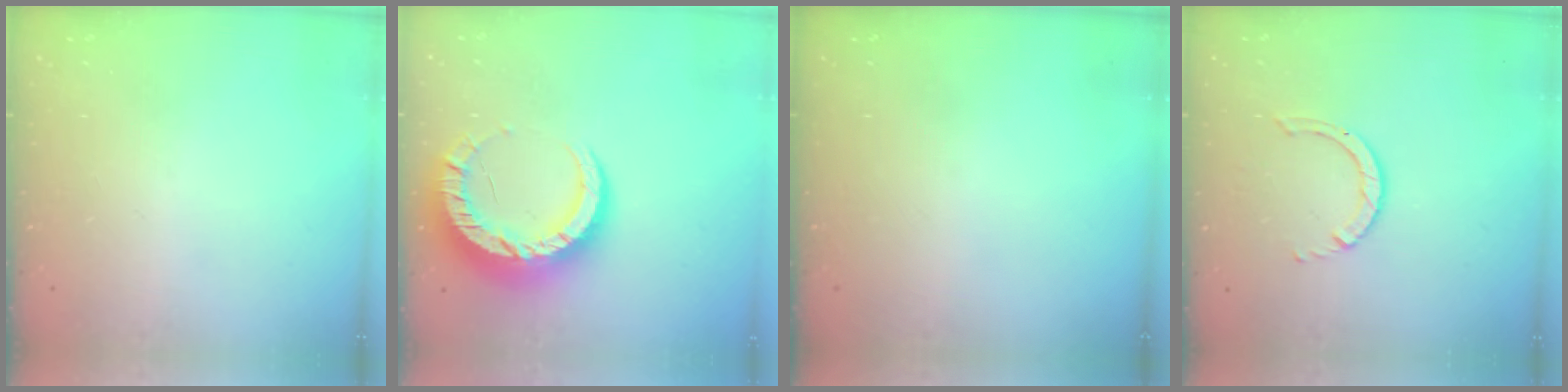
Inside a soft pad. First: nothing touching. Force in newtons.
{"total": 12.7, "press": 12.7, "slide": 0.8}
{"total": 0.0}
{"total": 1.4, "press": 1.4, "slide": 0.2}